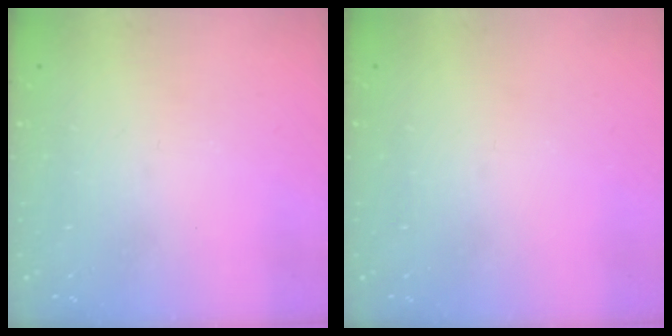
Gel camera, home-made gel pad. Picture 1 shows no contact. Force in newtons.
{"total": 0.0}